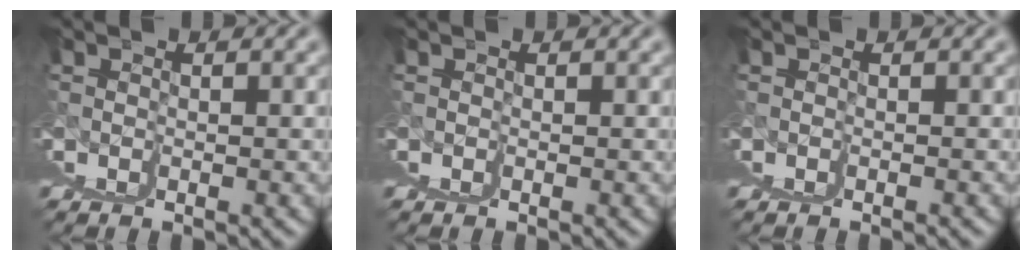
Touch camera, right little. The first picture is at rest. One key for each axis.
{"total": 0.0}
{"total": 0.7, "fx": -0.2, "fy": -0.5, "fz": -0.5, "tx": 0.006, "ty": 0.005, "tz": -0.005}